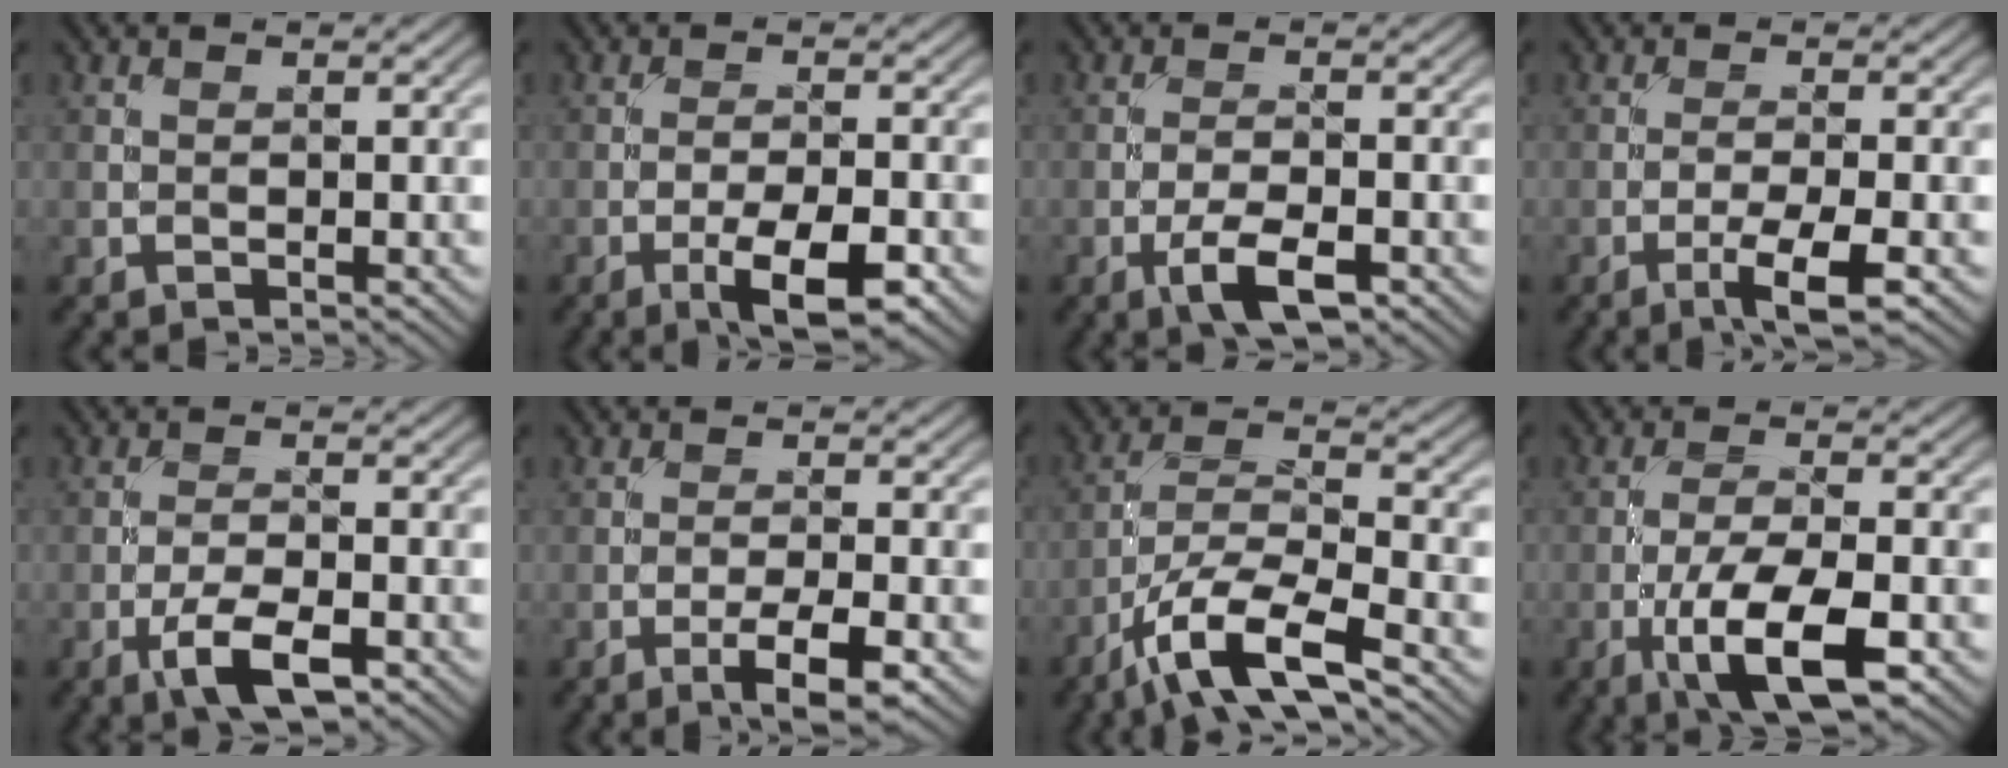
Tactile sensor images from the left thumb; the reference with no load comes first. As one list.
[{"total": 6.3, "force": [-3.3, 1.7, 5.1], "torque": [-0.087, 0.003, -0.054]}, {"total": 4.8, "force": [-2.5, 1.6, 3.8], "torque": [-0.073, 0.001, -0.047]}, {"total": 4.4, "force": [-2.3, 0.5, 3.7], "torque": [-0.064, 0.004, -0.045]}, {"total": 5.5, "force": [-2.9, 1.8, 4.3], "torque": [-0.083, 0.002, -0.055]}, {"total": 4.8, "force": [-2.6, 0.9, 3.9], "torque": [-0.067, 0.004, -0.043]}, {"total": 10.4, "force": [-6.3, 2.9, 7.8], "torque": [-0.144, 0.001, -0.129]}, {"total": 9.4, "force": [-4.0, 3.0, 7.9], "torque": [-0.143, 0.001, -0.077]}]